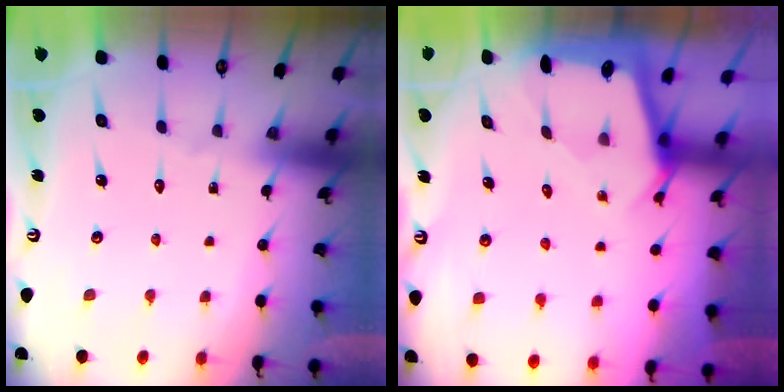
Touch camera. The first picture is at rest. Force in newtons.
{"total": 2.1, "press": 2.1, "slide": 0.1}